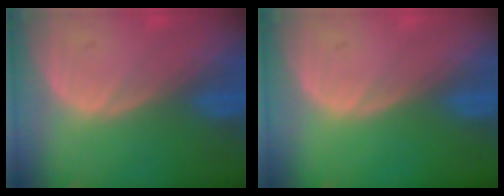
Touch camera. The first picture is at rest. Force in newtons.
{"total": 0.0}